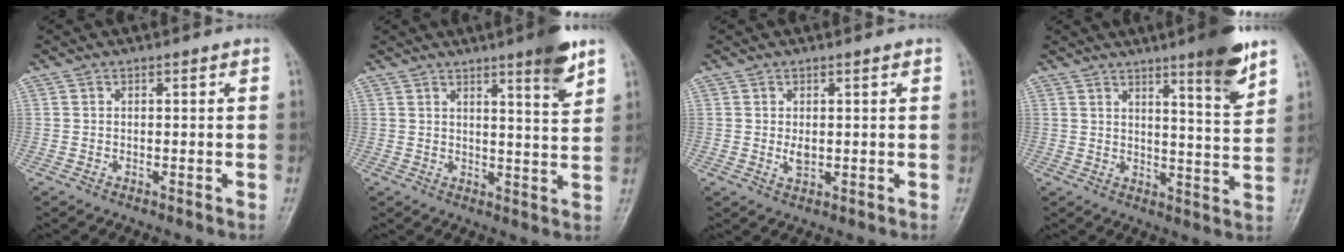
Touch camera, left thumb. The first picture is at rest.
{"total": 7.5, "force": [4.7, 0.9, 5.8], "torque": [-0.072, -0.030, 0.064]}
{"total": 2.4, "force": [0.2, 1.5, 1.9], "torque": [-0.023, -0.006, 0.006]}
{"total": 9.9, "force": [6.4, 1.2, 7.4], "torque": [-0.090, -0.043, 0.089]}